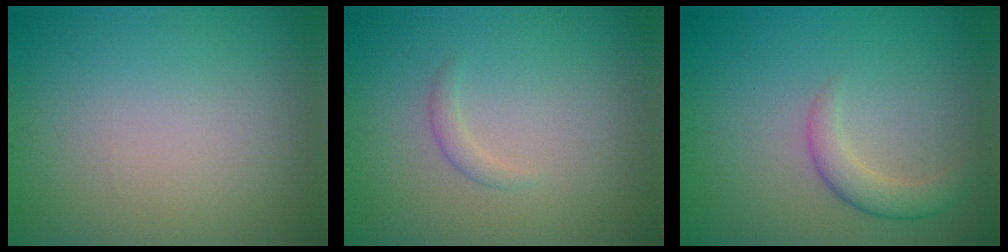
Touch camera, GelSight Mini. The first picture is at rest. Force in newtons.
{"total": 0.9, "press": 0.9, "slide": 0.0}
{"total": 2.6, "press": 2.6, "slide": 0.1}